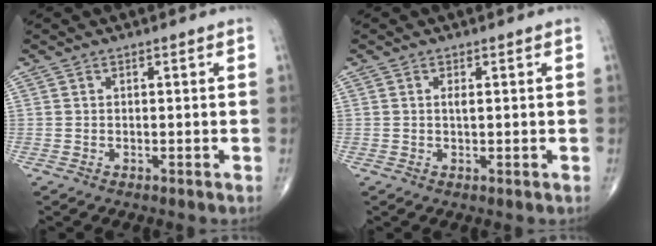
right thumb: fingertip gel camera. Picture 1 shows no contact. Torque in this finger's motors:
{"motor_torque": [2.12, 2.14, -0.05, -0.22, 0.01]}